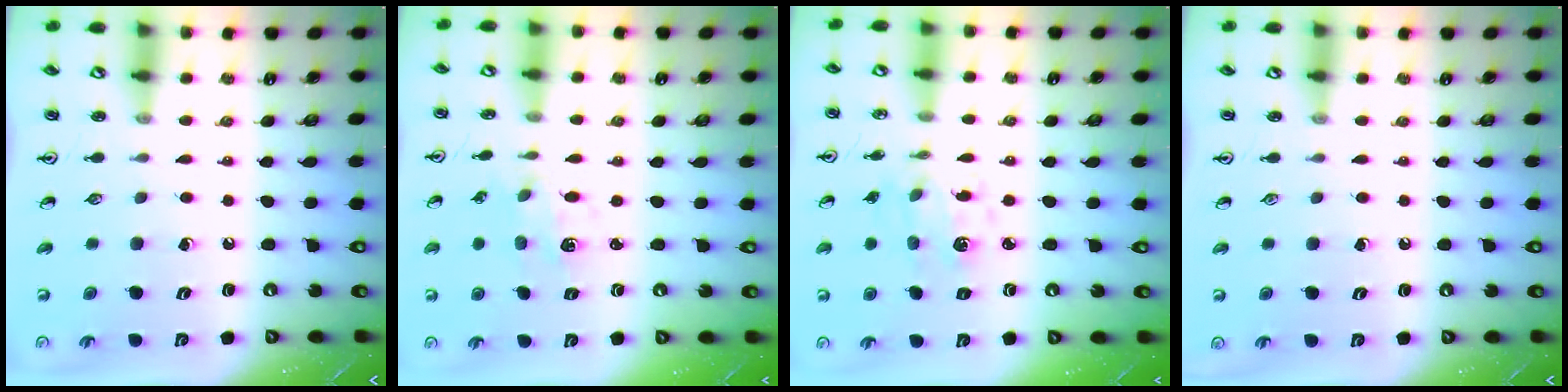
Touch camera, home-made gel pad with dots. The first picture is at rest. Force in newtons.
{"total": 1.7, "press": 1.7, "slide": 0.3}
{"total": 3.2, "press": 3.1, "slide": 0.8}
{"total": 0.0}